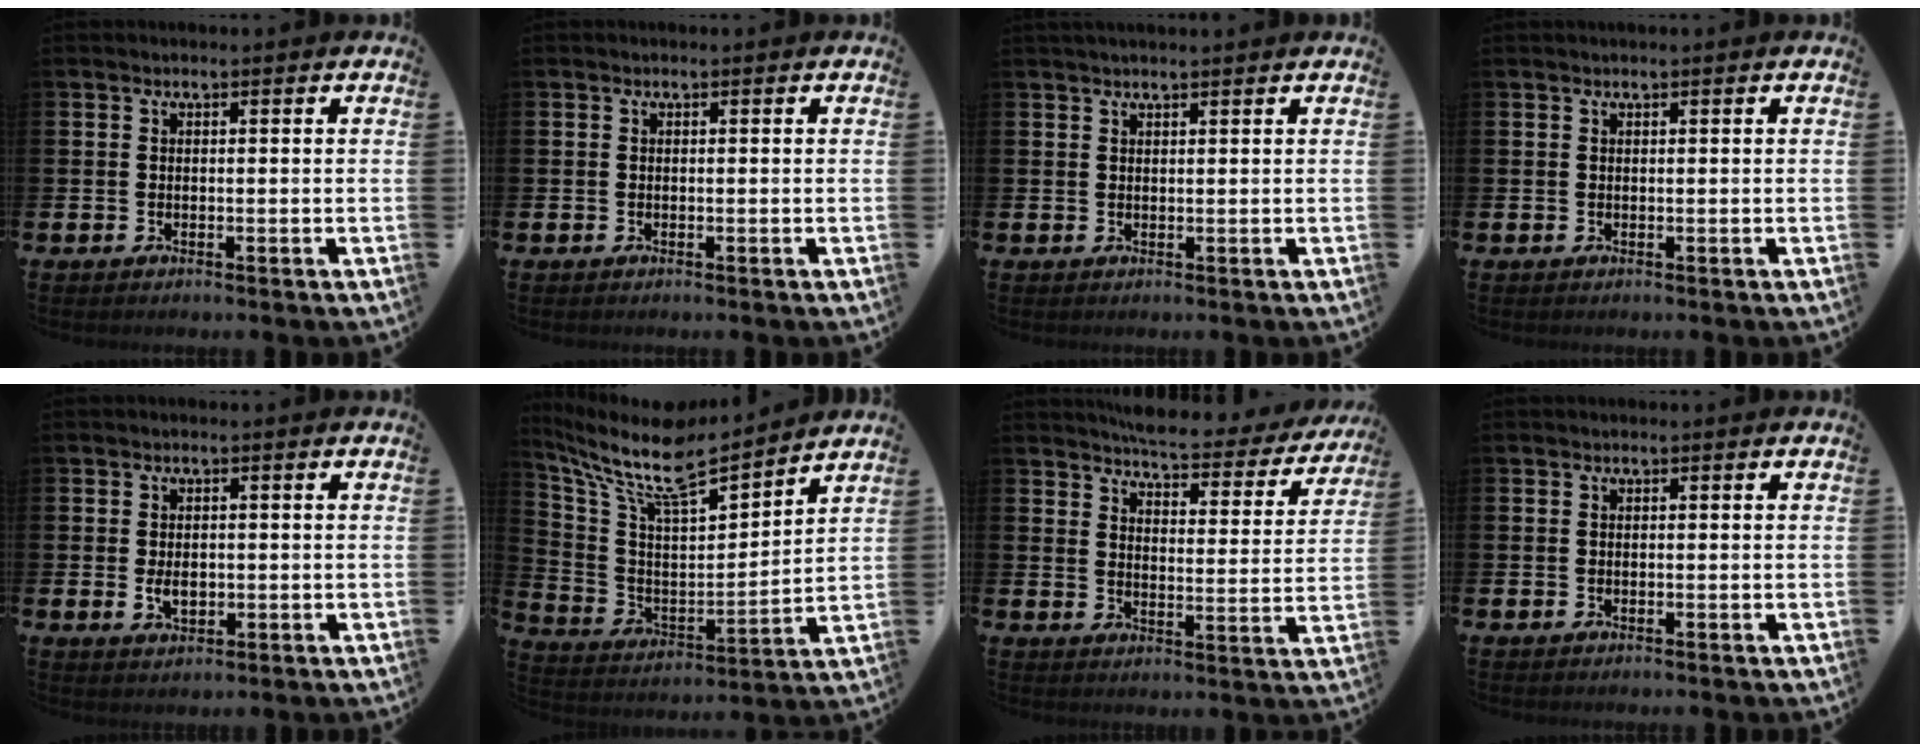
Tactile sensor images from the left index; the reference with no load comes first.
{"total": 0.0}
{"total": 1.8, "force": [1.7, -0.1, 0.5], "torque": [-0.009, -0.003, 0.031]}
{"total": 0.0}
{"total": 2.4, "force": [0.0, 1.6, 1.9], "torque": [-0.020, -0.001, -0.005]}
{"total": 11.2, "force": [9.6, 2.5, 5.1], "torque": [-0.138, -0.065, 0.161]}
{"total": 5.4, "force": [5.1, 0.8, 1.4], "torque": [-0.040, -0.039, 0.084]}
{"total": 0.0}